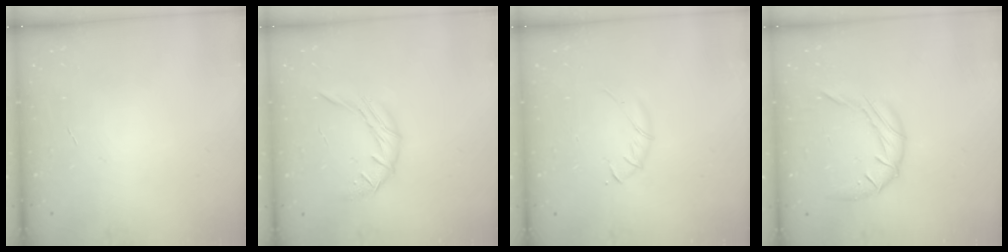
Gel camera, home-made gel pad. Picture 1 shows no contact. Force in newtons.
{"total": 8.1, "press": 8.1, "slide": 0.1}
{"total": 4.0, "press": 3.8, "slide": 1.1}
{"total": 10.4, "press": 10.4, "slide": 0.4}